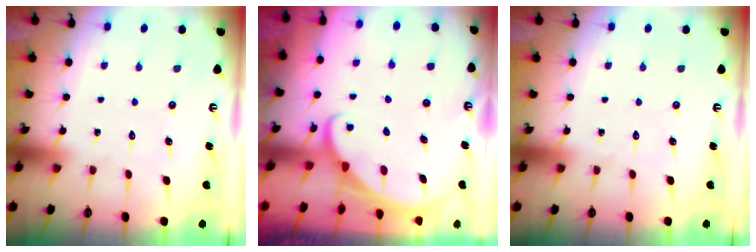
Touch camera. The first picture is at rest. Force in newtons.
{"total": 1.8, "press": 1.8, "slide": 0.1}
{"total": 0.0}